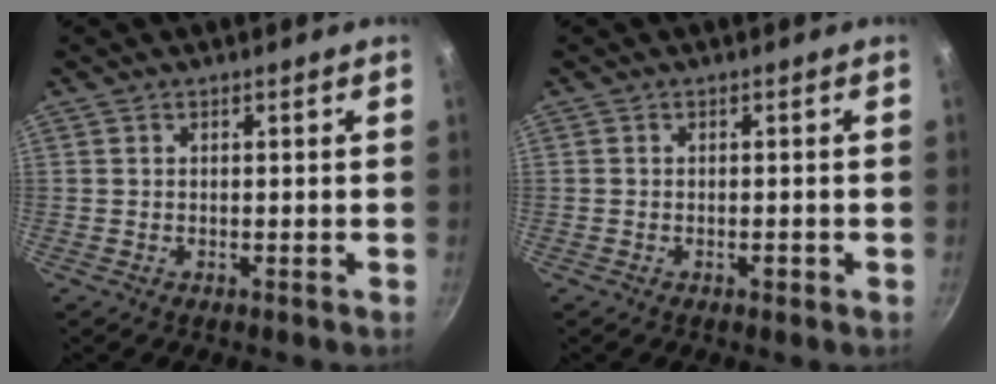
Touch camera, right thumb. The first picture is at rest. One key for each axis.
{"total": 1.1, "fx": -0.5, "fy": 0.5, "fz": 0.8, "tx": -0.013, "ty": 0.003, "tz": -0.009}